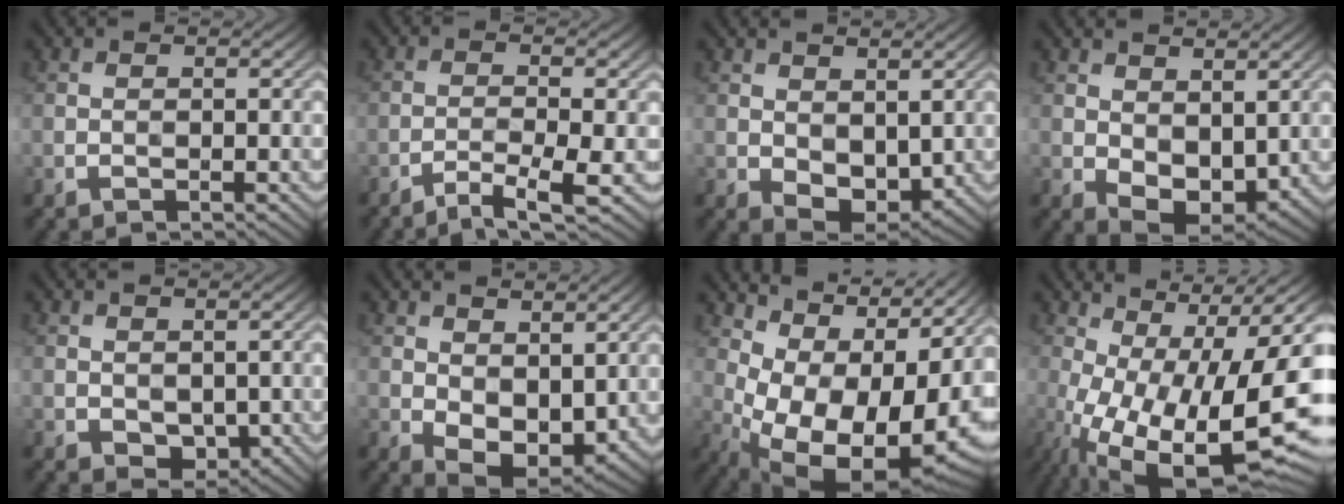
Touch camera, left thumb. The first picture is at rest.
{"total": 4.1, "force": [-2.7, 0.4, 3.0], "torque": [-0.053, 0.001, -0.052]}
{"total": 4.9, "force": [0.9, 3.1, 3.7], "torque": [-0.072, -0.009, 0.021]}
{"total": 6.1, "force": [1.1, 3.8, 4.6], "torque": [-0.089, -0.013, 0.025]}
{"total": 2.6, "force": [0.0, 1.9, 1.9], "torque": [-0.039, -0.011, 0.005]}
{"total": 7.0, "force": [1.1, 4.3, 5.4], "torque": [-0.106, -0.017, 0.028]}
{"total": 15.6, "force": [1.6, 8.3, 13.1], "torque": [-0.175, -0.006, 0.052]}
{"total": 20.2, "force": [-6.3, 9.1, 17.0], "torque": [-0.283, -0.038, -0.086]}